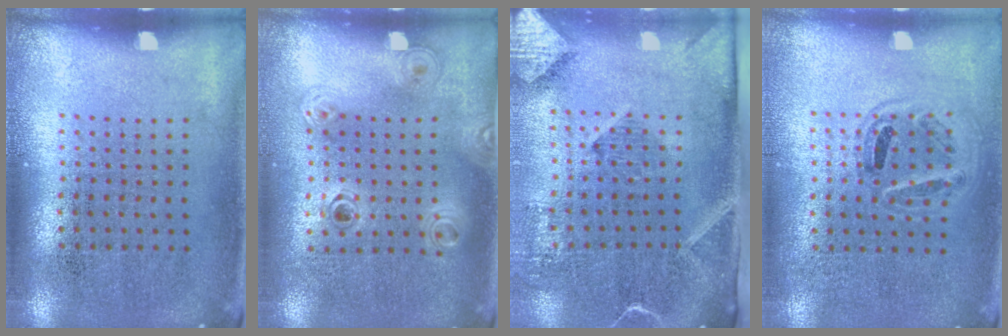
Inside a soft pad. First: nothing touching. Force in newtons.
{"total": 1.2, "press": 1.1, "slide": 0.5}
{"total": 2.8, "press": 2.1, "slide": 1.9}
{"total": 0.9, "press": 0.8, "slide": 0.4}